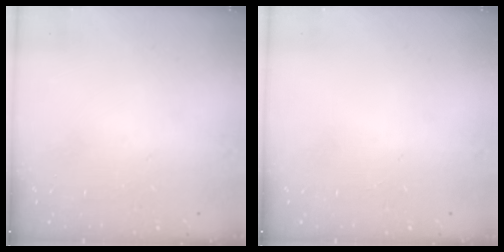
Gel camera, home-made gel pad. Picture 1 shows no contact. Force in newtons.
{"total": 0.0}